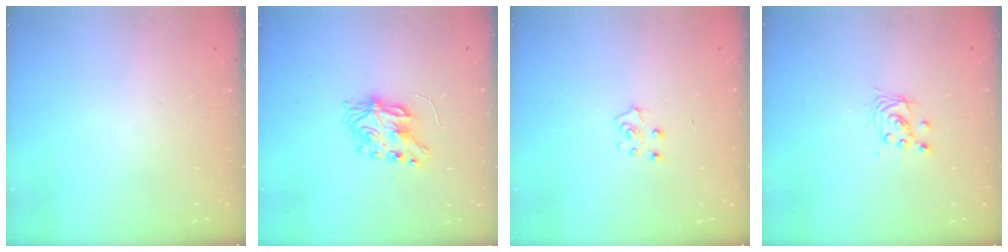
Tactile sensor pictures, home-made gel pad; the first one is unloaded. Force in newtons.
{"total": 7.5, "press": 7.5, "slide": 0.3}
{"total": 5.3, "press": 5.3, "slide": 0.5}
{"total": 2.7, "press": 2.7, "slide": 0.2}